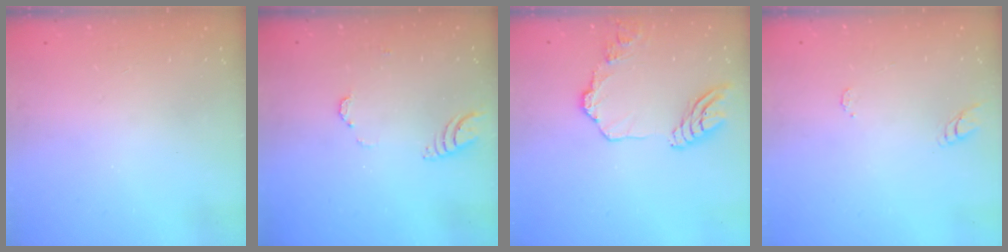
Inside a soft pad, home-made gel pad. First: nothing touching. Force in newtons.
{"total": 3.8, "press": 3.8, "slide": 0.3}
{"total": 13.8, "press": 13.7, "slide": 1.8}
{"total": 6.7, "press": 6.7, "slide": 0.6}